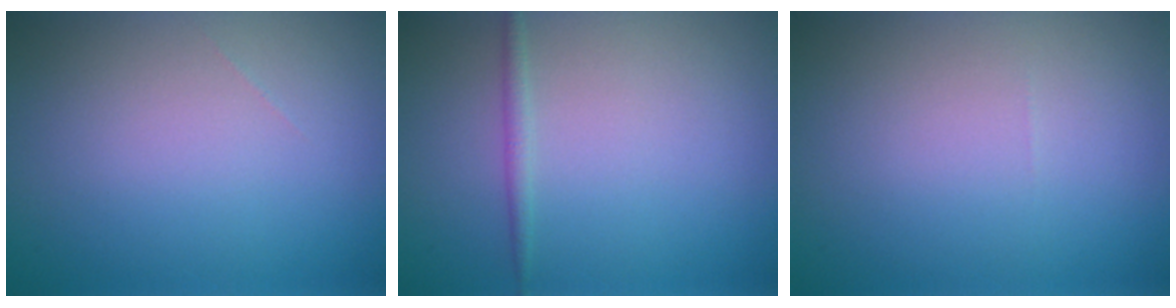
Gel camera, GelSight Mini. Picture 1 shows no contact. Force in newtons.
{"total": 1.1, "press": 1.1, "slide": 0.1}
{"total": 0.0}